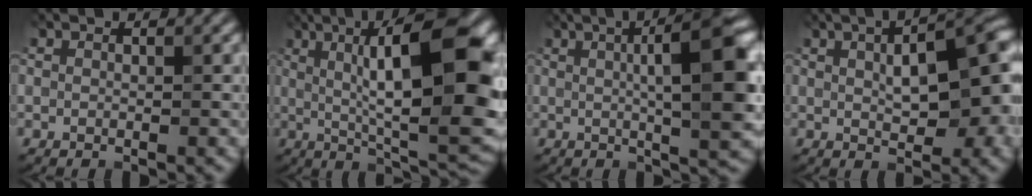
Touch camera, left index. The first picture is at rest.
{"total": 14.4, "force": [2.1, 2.9, 14.0], "torque": [-0.184, 0.016, 0.027]}
{"total": 9.0, "force": [1.4, 1.5, 8.7], "torque": [-0.122, 0.015, 0.023]}
{"total": 9.3, "force": [0.5, 4.1, 8.4], "torque": [-0.107, 0.015, 0.013]}